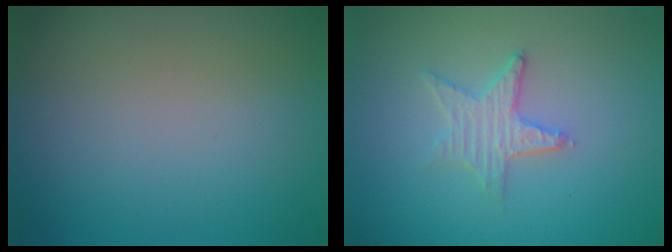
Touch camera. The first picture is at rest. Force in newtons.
{"total": 2.7, "press": 2.6, "slide": 0.5}